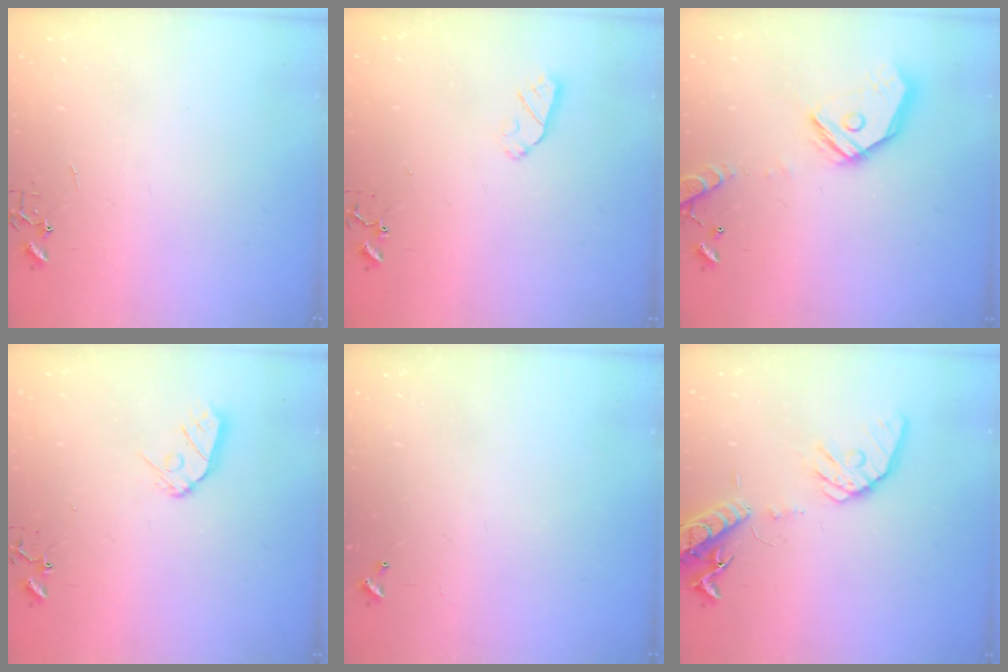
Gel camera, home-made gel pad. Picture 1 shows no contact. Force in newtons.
{"total": 5.2, "press": 5.2, "slide": 0.7}
{"total": 16.6, "press": 16.4, "slide": 2.8}
{"total": 8.6, "press": 8.5, "slide": 0.7}
{"total": 0.0}
{"total": 16.1, "press": 15.8, "slide": 3.0}